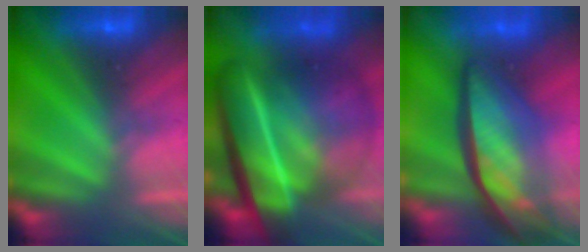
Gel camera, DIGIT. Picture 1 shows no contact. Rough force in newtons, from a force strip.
{"total": 7.6}
{"total": 9.1}